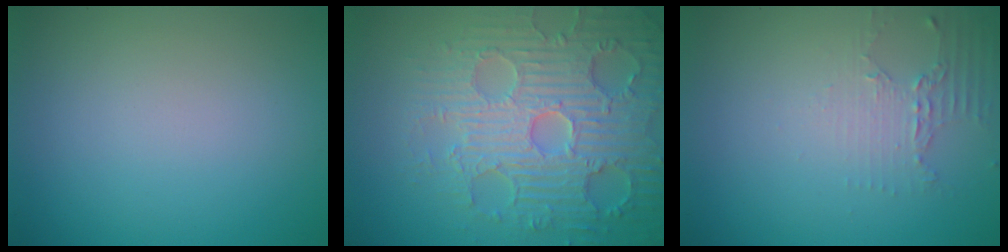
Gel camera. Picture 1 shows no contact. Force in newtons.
{"total": 7.5, "press": 6.1, "slide": 4.3}
{"total": 2.1, "press": 1.5, "slide": 1.4}